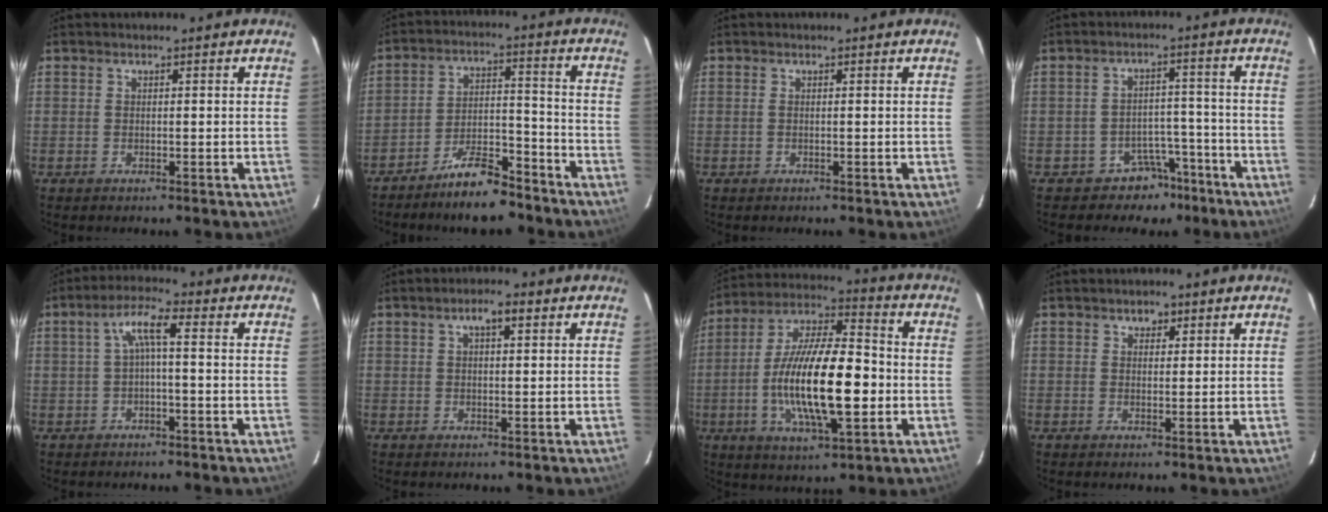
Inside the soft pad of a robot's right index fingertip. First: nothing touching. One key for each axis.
{"total": 10.5, "fx": -8.8, "fy": 3.0, "fz": 5.0, "tx": -0.097, "ty": 0.024, "tz": -0.142}
{"total": 0.0}
{"total": 7.0, "fx": -5.3, "fy": 4.6, "fz": 0.5, "tx": -0.004, "ty": 0.032, "tz": -0.070}
{"total": 4.5, "fx": -0.3, "fy": 0.7, "fz": 4.5, "tx": -0.092, "ty": 0.013, "tz": -0.001}
{"total": 3.2, "fx": 1.4, "fy": 1.1, "fz": 2.7, "tx": -0.046, "ty": 0.012, "tz": 0.023}
{"total": 19.3, "fx": -3.4, "fy": 5.8, "fz": 18.1, "tx": -0.343, "ty": -0.002, "tz": -0.065}
{"total": 2.0, "fx": 1.1, "fy": 1.5, "fz": 0.7, "tx": -0.006, "ty": 0.008, "tz": 0.018}